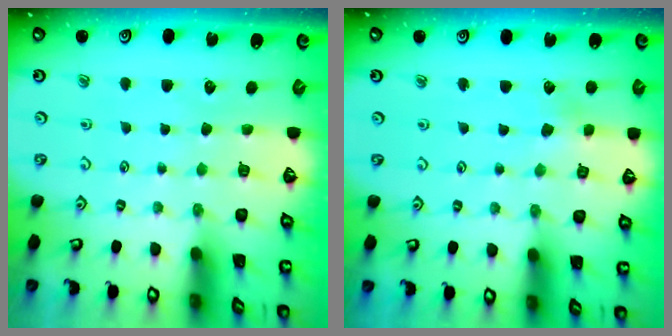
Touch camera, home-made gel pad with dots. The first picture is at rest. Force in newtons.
{"total": 2.9, "press": 2.9, "slide": 0.4}